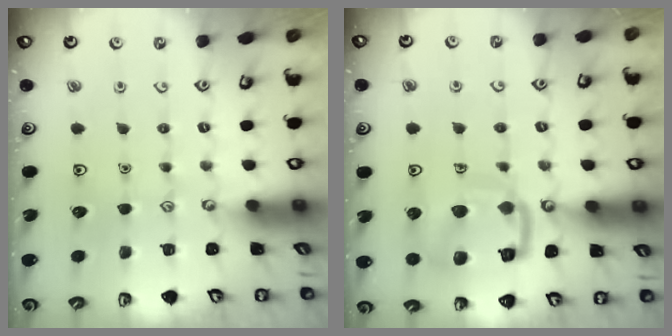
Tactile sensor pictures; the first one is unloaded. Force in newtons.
{"total": 13.8, "press": 13.7, "slide": 1.3}